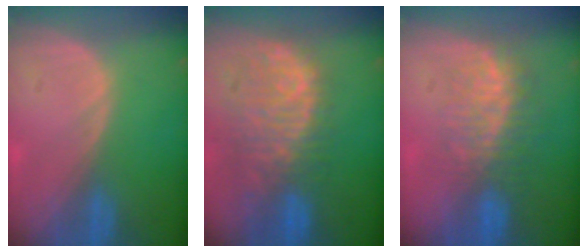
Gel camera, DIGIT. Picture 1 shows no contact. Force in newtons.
{"total": 11.2, "press": 9.6, "slide": 5.8}
{"total": 8.1, "press": 7.5, "slide": 3.0}